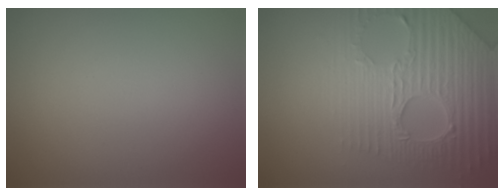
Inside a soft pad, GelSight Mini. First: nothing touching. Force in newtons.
{"total": 6.6, "press": 5.4, "slide": 3.8}